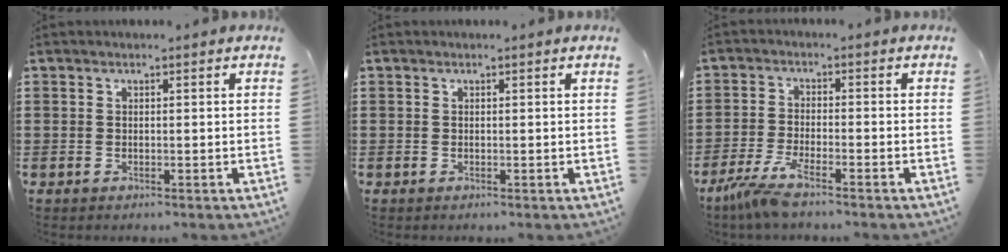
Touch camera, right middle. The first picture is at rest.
{"total": 0.0}
{"total": 4.9, "force": [-3.9, 0.2, 3.0], "torque": [-0.084, -0.019, -0.081]}